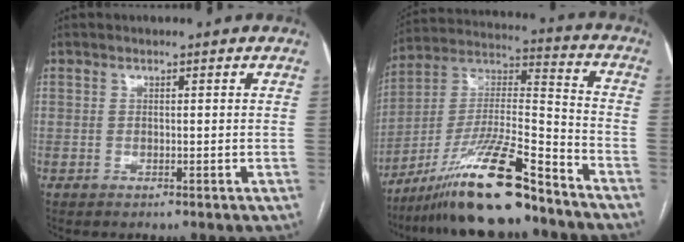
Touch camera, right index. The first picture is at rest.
{"total": 17.4, "force": [-13.2, 1.4, 11.2], "torque": [-0.218, -0.009, -0.237]}